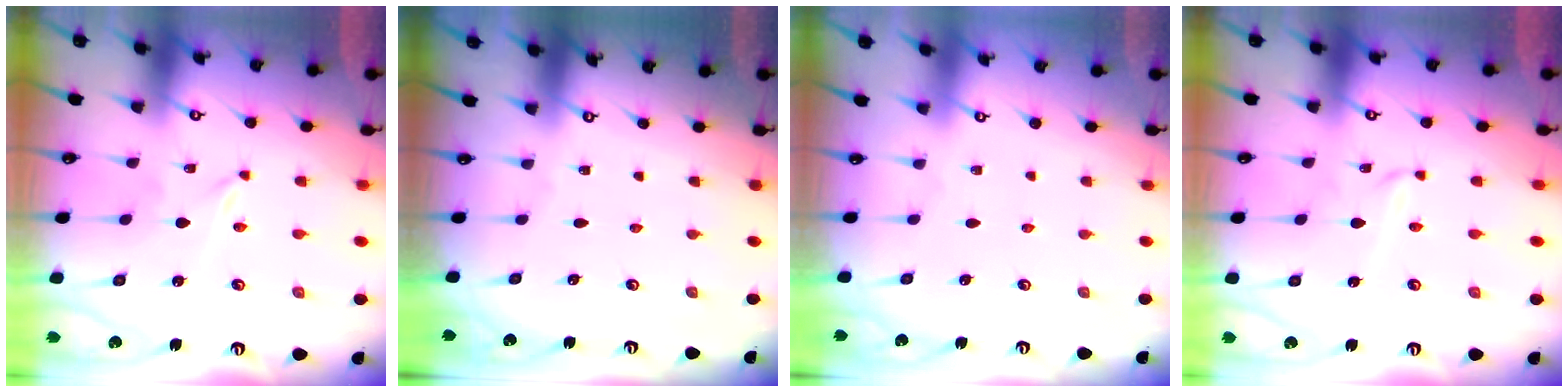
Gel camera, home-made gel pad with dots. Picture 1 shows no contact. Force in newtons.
{"total": 0.0}
{"total": 0.0}
{"total": 1.5, "press": 1.5, "slide": 0.2}